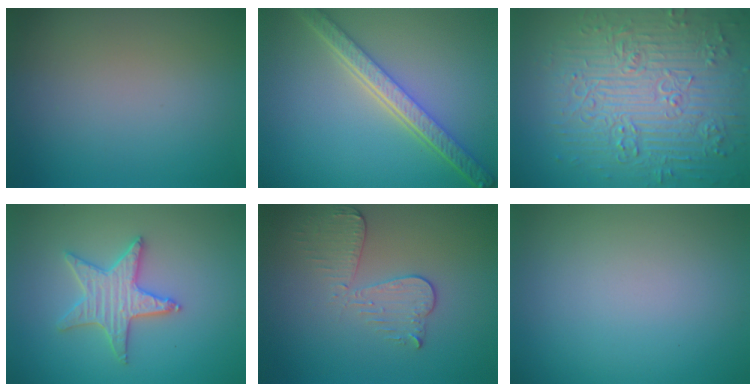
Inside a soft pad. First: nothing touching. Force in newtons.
{"total": 5.2, "press": 4.1, "slide": 3.3}
{"total": 9.2, "press": 6.8, "slide": 6.2}
{"total": 3.5, "press": 3.4, "slide": 0.8}
{"total": 3.3, "press": 3.0, "slide": 1.5}
{"total": 0.0}